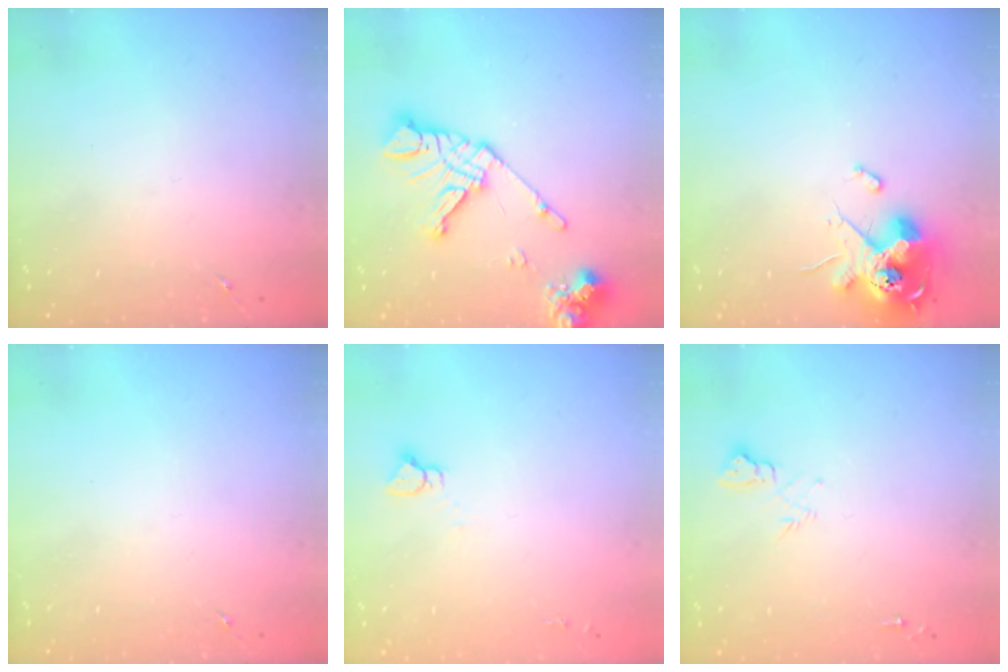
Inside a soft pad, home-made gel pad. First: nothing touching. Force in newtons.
{"total": 16.6, "press": 16.5, "slide": 2.0}
{"total": 14.0, "press": 13.9, "slide": 1.5}
{"total": 0.0}
{"total": 3.3, "press": 3.3, "slide": 0.2}
{"total": 7.1, "press": 7.1, "slide": 0.8}